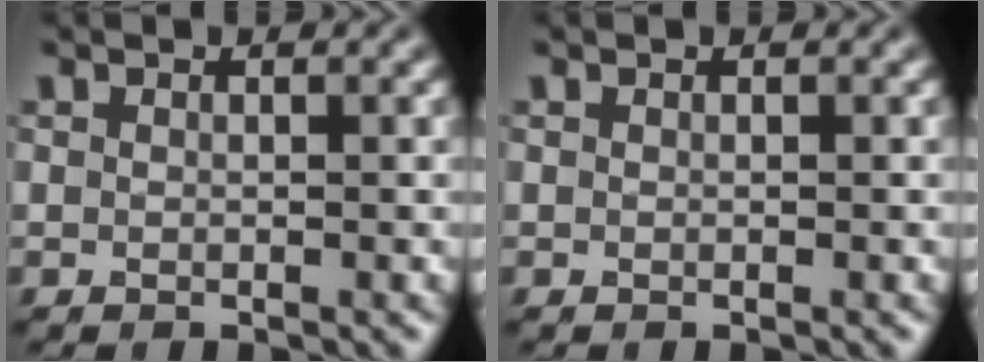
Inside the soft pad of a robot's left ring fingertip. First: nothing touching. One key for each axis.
{"total": 0.0}